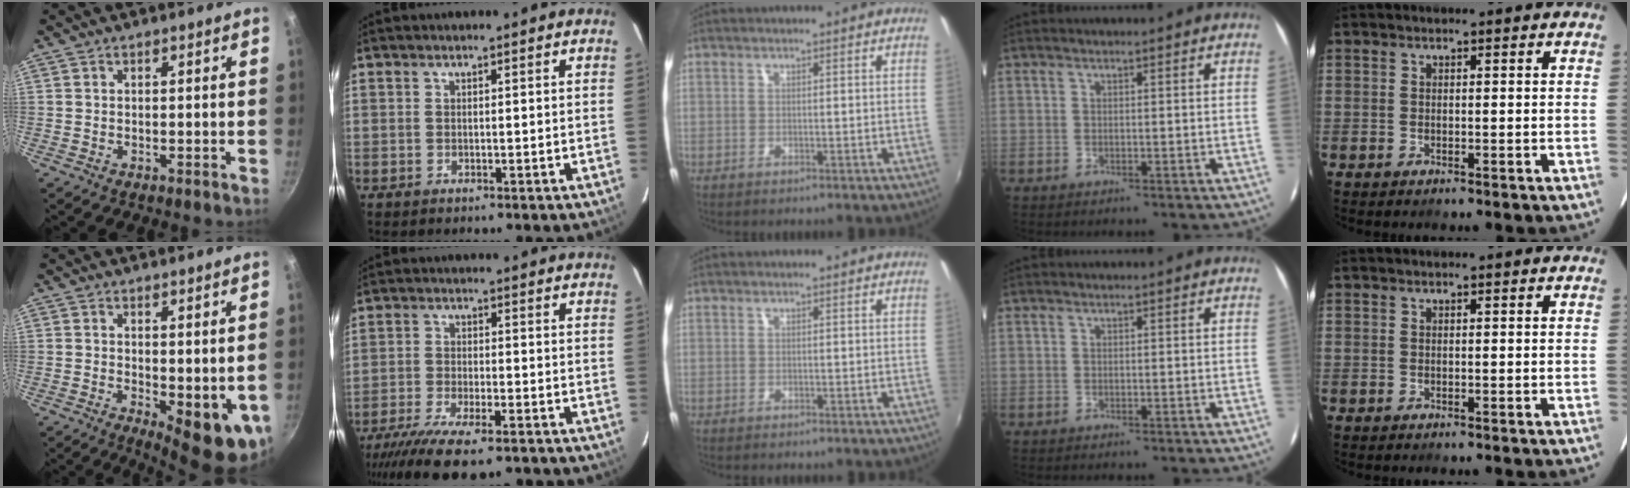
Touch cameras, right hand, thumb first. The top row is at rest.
{"thumb": {"total": 9.4, "force": [-0.5, 3.9, 8.5], "torque": [-0.093, -0.014, 0.003]}, "index": {"total": 14.4, "force": [-11.0, 3.8, 8.5], "torque": [-0.183, -0.043, -0.188]}}